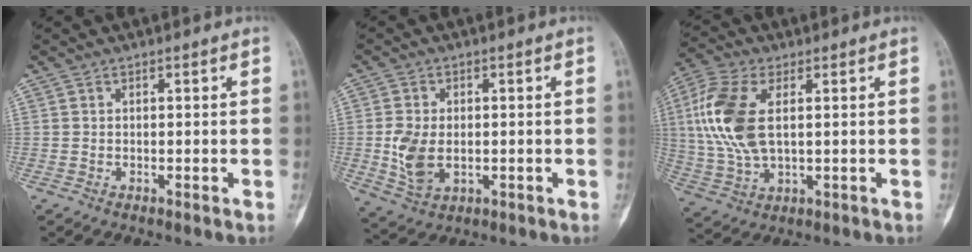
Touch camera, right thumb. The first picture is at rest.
{"total": 7.8, "force": [-0.6, 5.1, 5.8], "torque": [-0.113, -0.002, -0.001]}
{"total": 13.6, "force": [2.5, 7.0, 11.4], "torque": [-0.261, 0.002, 0.051]}